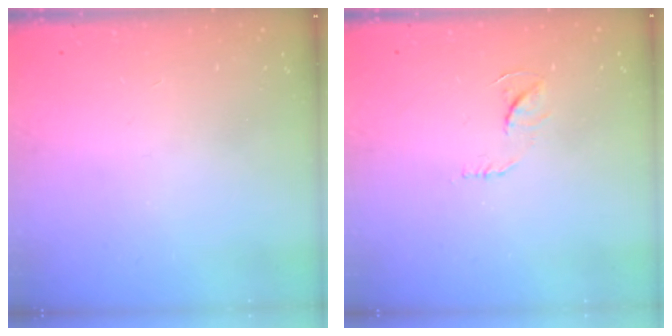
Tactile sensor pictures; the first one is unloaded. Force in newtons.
{"total": 6.1, "press": 6.1, "slide": 0.3}